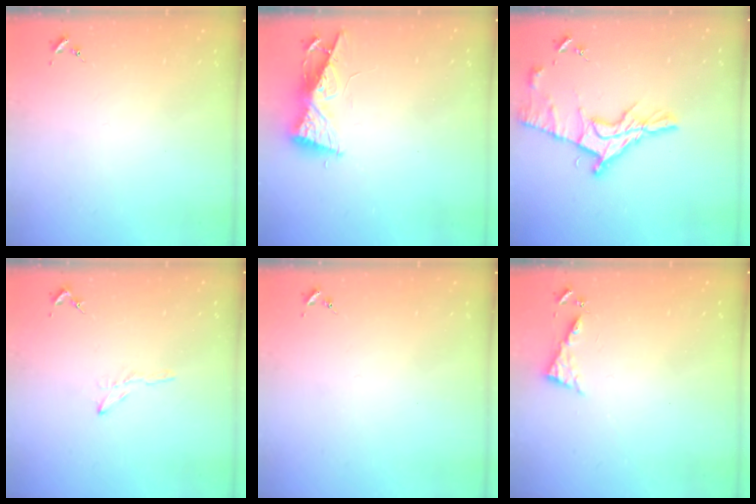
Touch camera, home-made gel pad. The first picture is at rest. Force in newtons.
{"total": 8.4, "press": 8.4, "slide": 0.8}
{"total": 15.1, "press": 15.0, "slide": 1.2}
{"total": 5.7, "press": 5.6, "slide": 0.6}
{"total": 0.0}
{"total": 6.4, "press": 6.4, "slide": 0.5}